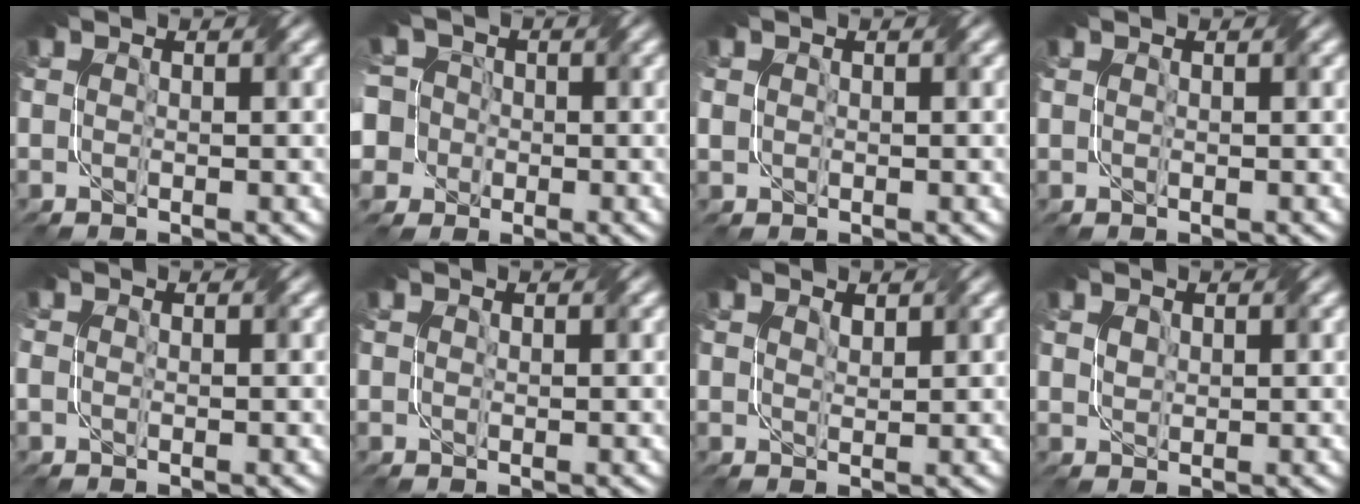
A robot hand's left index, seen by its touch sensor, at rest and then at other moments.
{"total": 9.0, "force": [-0.6, 8.3, 3.5], "torque": [-0.083, 0.029, -0.062]}
{"total": 0.7, "force": [0.0, 0.7, 0.1], "torque": [-0.007, -0.002, -0.002]}
{"total": 0.0}
{"total": 1.2, "force": [-0.3, 0.9, 0.7], "torque": [-0.016, 0.002, -0.006]}
{"total": 0.0}
{"total": 0.6, "force": [0.6, 0.1, 0.1], "torque": [-0.006, -0.003, 0.011]}
{"total": 1.1, "force": [0.7, 0.8, 0.4], "torque": [-0.018, 0.002, 0.015]}